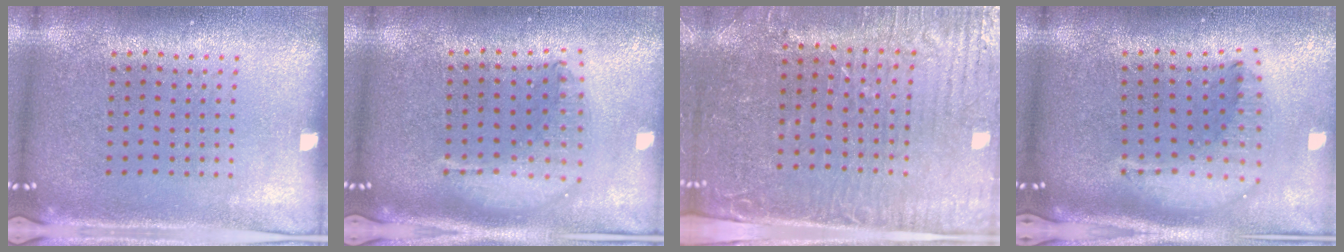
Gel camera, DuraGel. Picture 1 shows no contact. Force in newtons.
{"total": 1.8, "press": 1.5, "slide": 1.0}
{"total": 3.5, "press": 3.3, "slide": 1.3}
{"total": 1.9, "press": 1.5, "slide": 1.1}